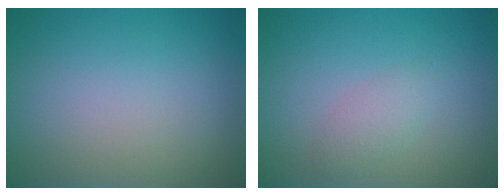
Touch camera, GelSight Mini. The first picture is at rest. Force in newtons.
{"total": 1.6, "press": 1.6, "slide": 0.0}